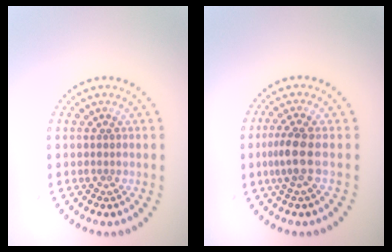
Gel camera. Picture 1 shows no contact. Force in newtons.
{"total": 2.3, "press": 1.9, "slide": 1.3}